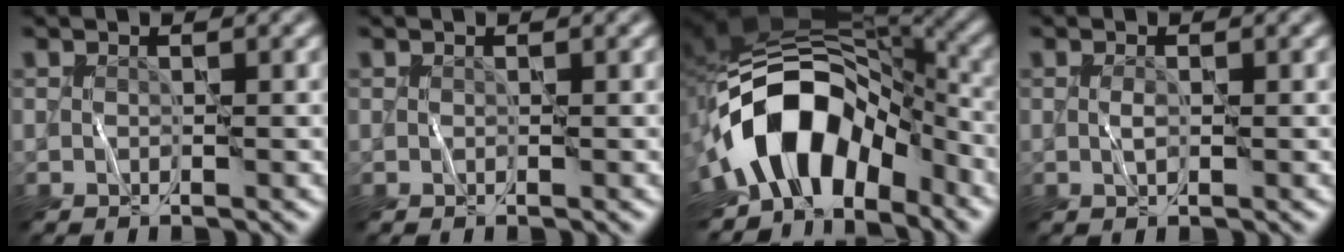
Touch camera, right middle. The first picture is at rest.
{"total": 0.0}
{"total": 12.3, "force": [-5.2, 7.6, 8.1], "torque": [-0.125, 0.009, -0.096]}
{"total": 0.9, "force": [0.0, 0.3, 0.9], "torque": [-0.019, 0.000, -0.002]}